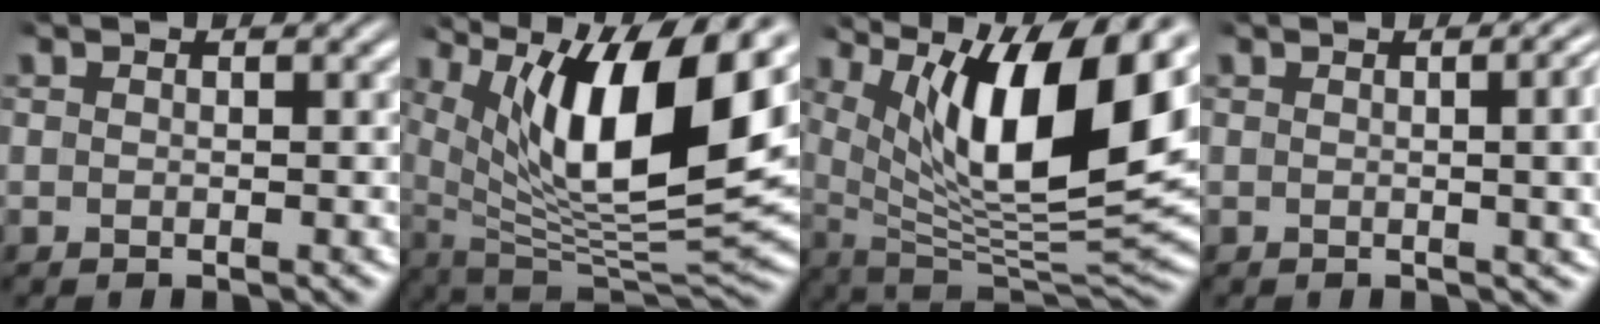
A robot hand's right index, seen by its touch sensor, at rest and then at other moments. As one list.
[{"total": 14.1, "force": [3.0, 6.8, 11.9], "torque": [-0.198, -0.012, 0.058]}, {"total": 14.1, "force": [3.5, 6.1, 12.2], "torque": [-0.194, -0.005, 0.063]}, {"total": 4.1, "force": [0.6, 1.2, 3.9], "torque": [-0.029, 0.021, -0.002]}]